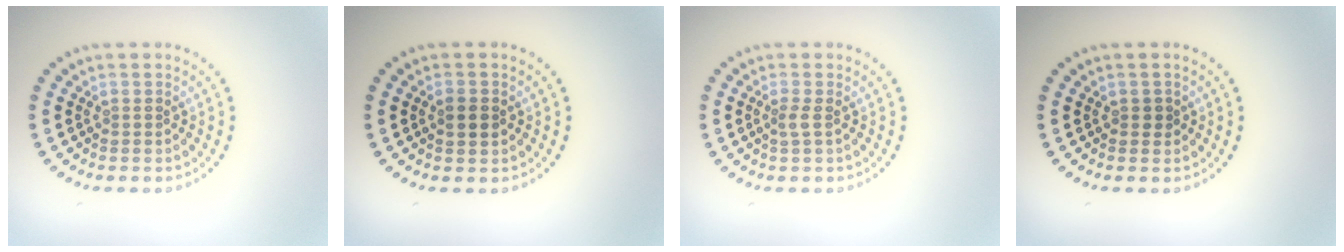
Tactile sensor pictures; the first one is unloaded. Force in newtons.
{"total": 2.1, "press": 2.1, "slide": 0.0}
{"total": 1.0, "press": 0.8, "slide": 0.6}
{"total": 0.7, "press": 0.7, "slide": 0.2}